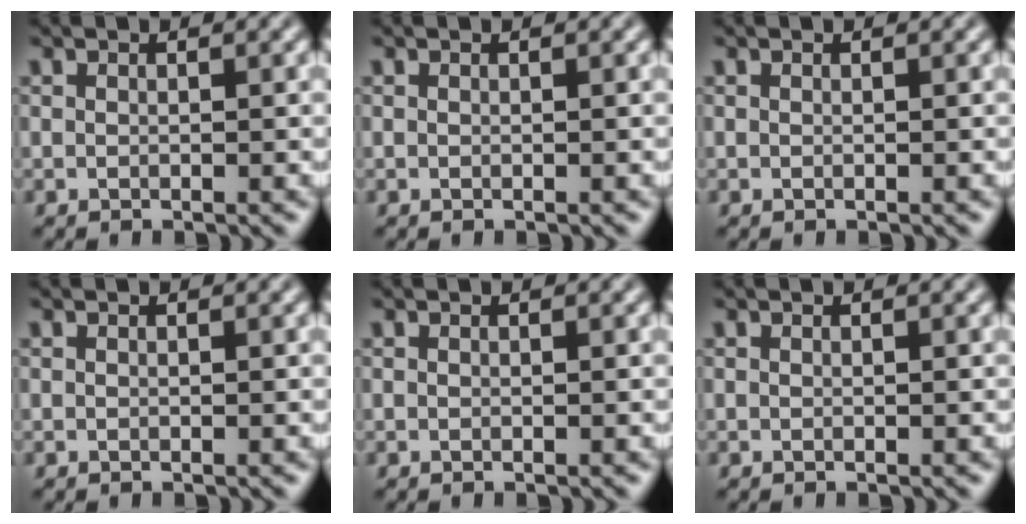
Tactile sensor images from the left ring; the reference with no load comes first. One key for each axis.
{"total": 0.0}
{"total": 0.0}
{"total": 0.0}
{"total": 0.0}
{"total": 0.0}